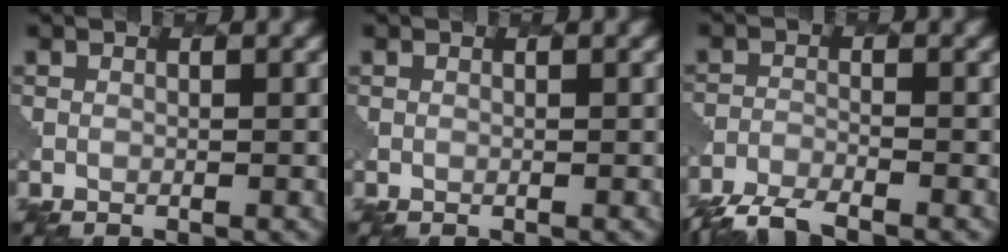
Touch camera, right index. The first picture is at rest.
{"total": 0.0}
{"total": 5.1, "force": [-4.8, 0.8, 1.7], "torque": [-0.038, -0.018, -0.088]}